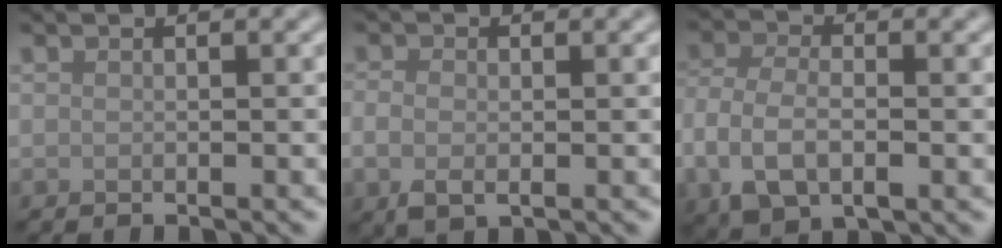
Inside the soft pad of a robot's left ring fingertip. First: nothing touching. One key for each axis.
{"total": 2.6, "fx": -0.5, "fy": 1.7, "fz": 1.9, "tx": -0.043, "ty": -0.006, "tz": -0.009}
{"total": 5.7, "fx": -1.6, "fy": 3.3, "fz": 4.3, "tx": -0.096, "ty": -0.006, "tz": -0.035}